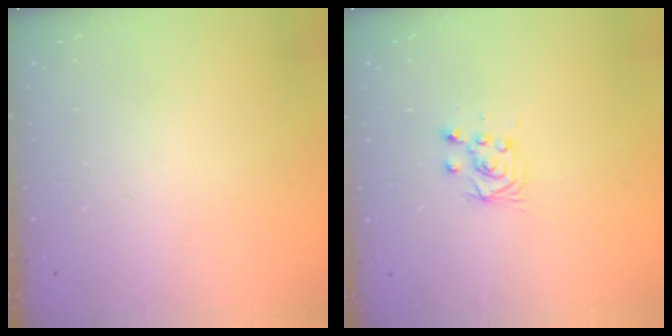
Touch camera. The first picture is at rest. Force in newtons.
{"total": 6.1, "press": 6.1, "slide": 0.5}